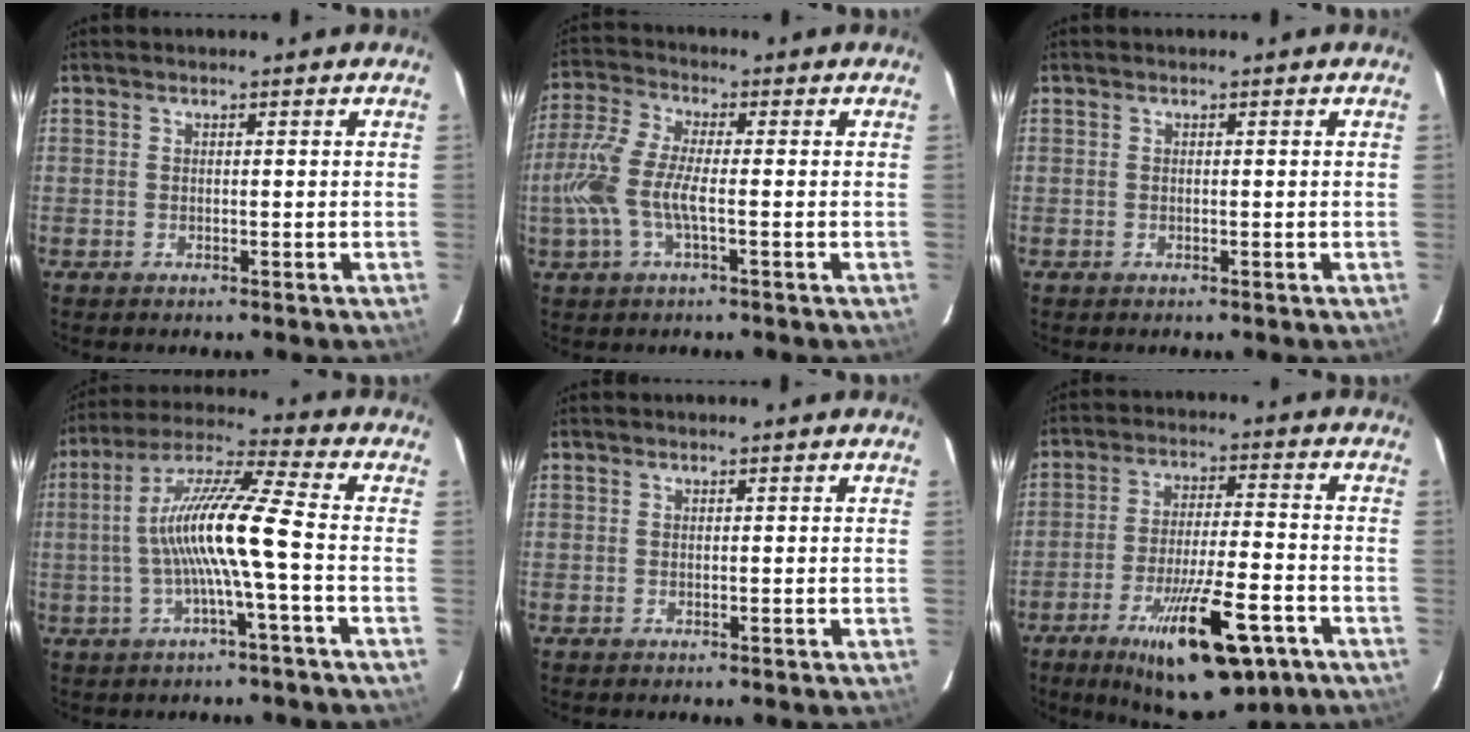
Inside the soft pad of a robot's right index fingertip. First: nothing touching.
{"total": 10.1, "force": [-2.0, 2.8, 9.5], "torque": [-0.217, -0.001, -0.039]}
{"total": 0.0}
{"total": 12.6, "force": [-1.9, -0.4, 12.5], "torque": [-0.238, 0.013, -0.036]}
{"total": 0.0}
{"total": 19.4, "force": [-11.1, 5.4, 14.9], "torque": [-0.252, -0.029, -0.164]}